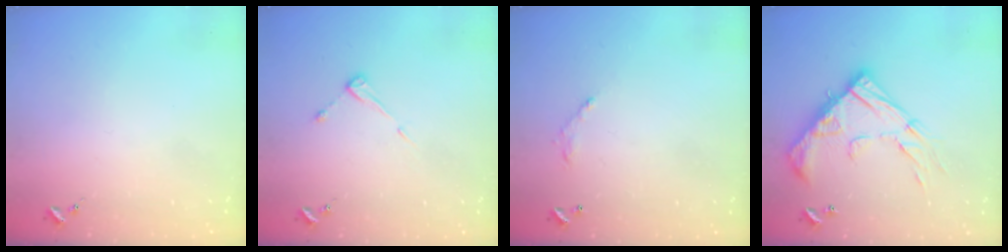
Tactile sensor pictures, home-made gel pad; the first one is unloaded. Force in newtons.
{"total": 4.7, "press": 4.7, "slide": 0.4}
{"total": 6.2, "press": 6.2, "slide": 0.4}
{"total": 20.3, "press": 20.3, "slide": 1.7}